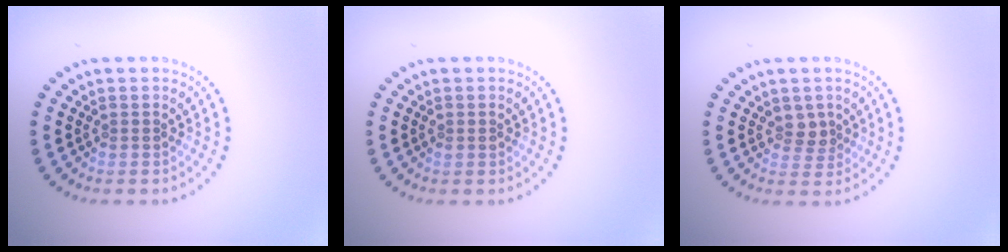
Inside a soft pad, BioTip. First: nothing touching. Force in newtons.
{"total": 0.9, "press": 0.8, "slide": 0.2}
{"total": 1.8, "press": 1.4, "slide": 1.0}